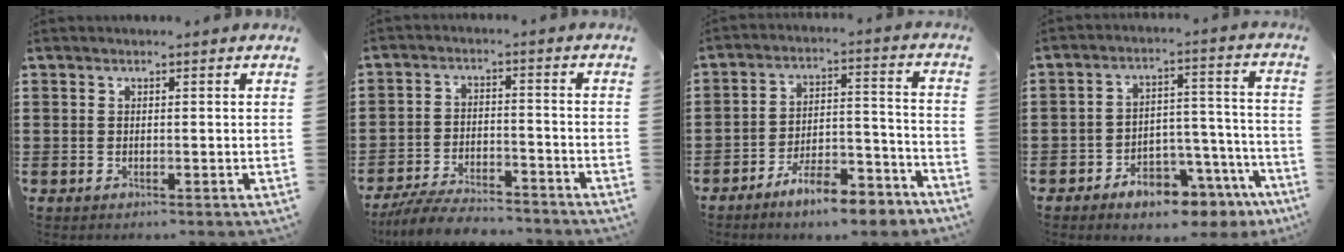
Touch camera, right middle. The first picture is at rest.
{"total": 6.3, "force": [-6.1, 0.9, 1.5], "torque": [-0.033, 0.007, -0.120]}
{"total": 8.8, "force": [-7.7, 1.5, 4.0], "torque": [-0.064, 0.022, -0.145]}
{"total": 7.0, "force": [-6.0, 2.4, 2.8], "torque": [-0.048, 0.023, -0.113]}